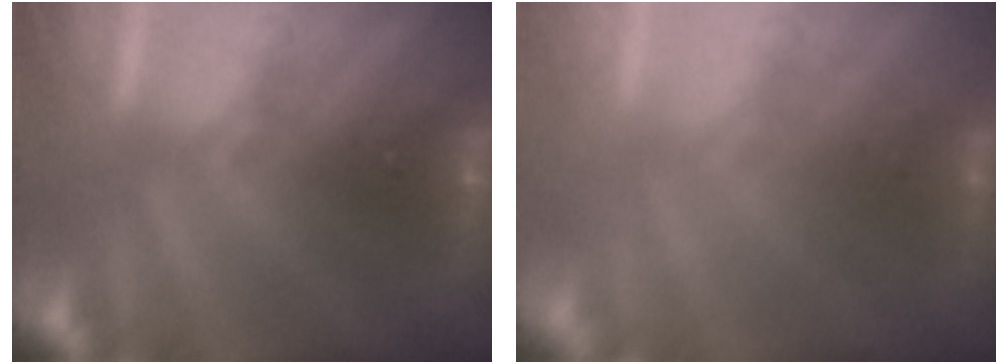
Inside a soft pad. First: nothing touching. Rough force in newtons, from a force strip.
{"total": 2.0}